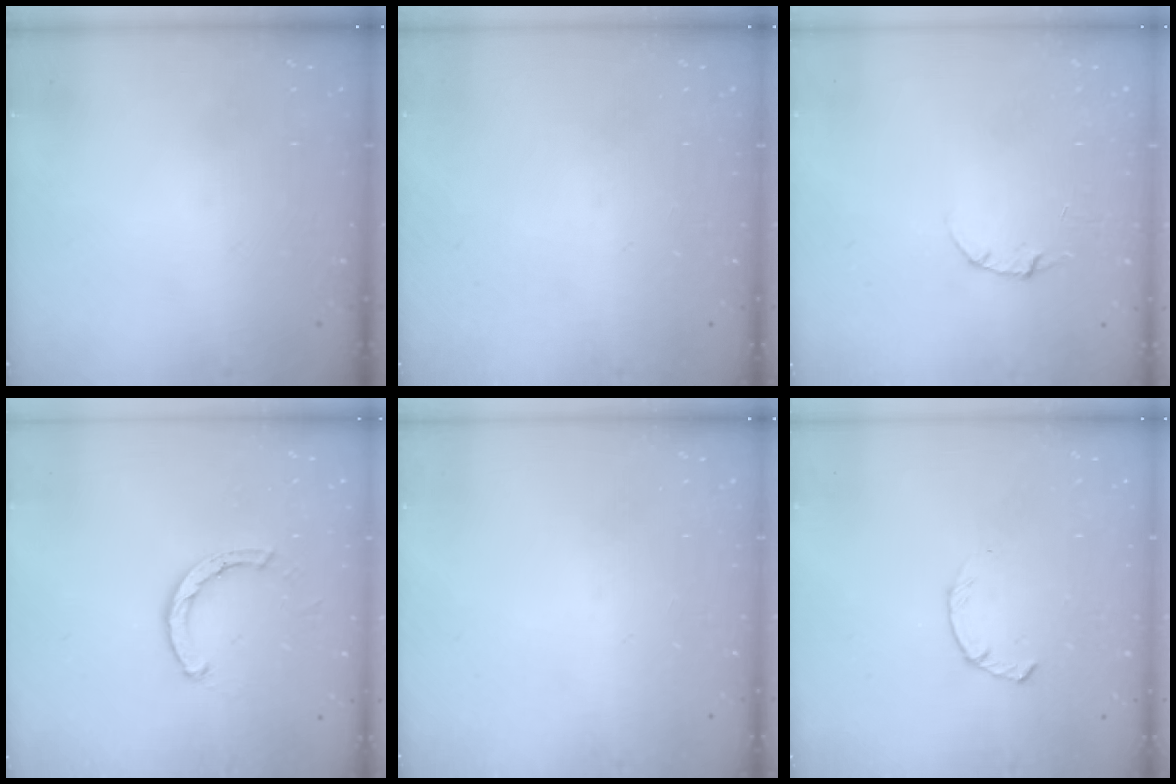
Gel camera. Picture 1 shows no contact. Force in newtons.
{"total": 0.0}
{"total": 3.3, "press": 3.2, "slide": 0.3}
{"total": 2.1, "press": 2.1, "slide": 0.1}
{"total": 0.0}
{"total": 2.3, "press": 2.2, "slide": 0.4}